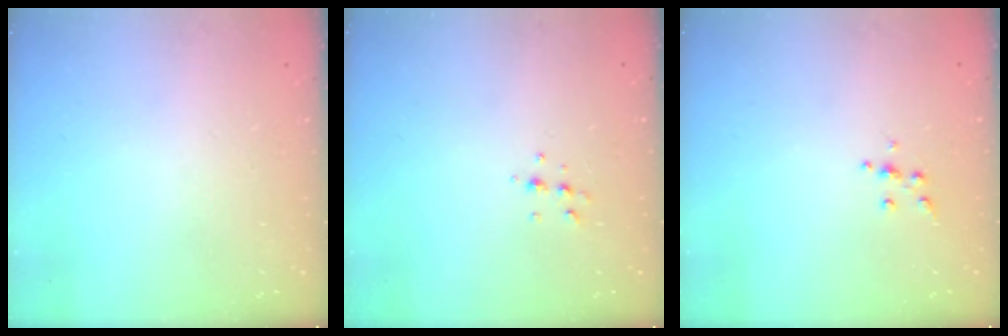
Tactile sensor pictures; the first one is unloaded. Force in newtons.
{"total": 4.9, "press": 4.8, "slide": 1.1}
{"total": 4.5, "press": 4.5, "slide": 0.5}